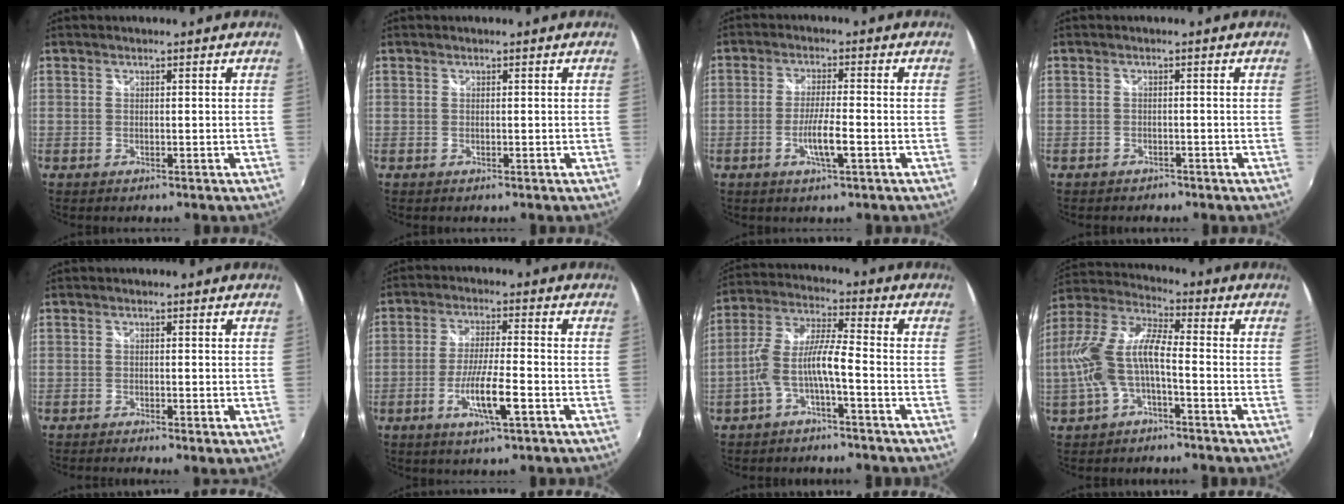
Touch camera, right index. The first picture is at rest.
{"total": 0.0}
{"total": 5.5, "force": [-2.1, 0.3, 5.1], "torque": [-0.096, -0.007, -0.038]}
{"total": 2.2, "force": [-1.7, 1.3, 0.4], "torque": [-0.014, -0.003, -0.024]}
{"total": 2.1, "force": [-1.2, 0.2, 1.6], "torque": [-0.032, -0.008, -0.021]}
{"total": 8.3, "force": [-3.4, 0.7, 7.5], "torque": [-0.144, -0.010, -0.062]}
{"total": 7.9, "force": [-3.3, 1.1, 7.1], "torque": [-0.163, 0.014, -0.061]}
{"total": 12.3, "force": [-2.8, 4.2, 11.2], "torque": [-0.236, 0.008, -0.051]}